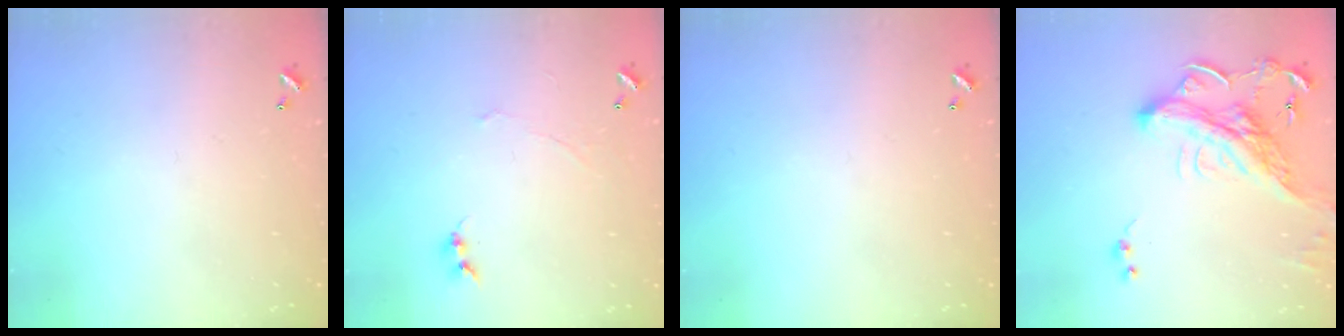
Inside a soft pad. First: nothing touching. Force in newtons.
{"total": 0.7, "press": 0.5, "slide": 0.5}
{"total": 0.0}
{"total": 6.2, "press": 6.0, "slide": 1.5}